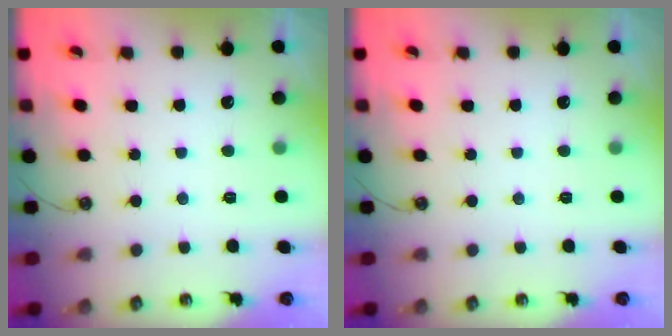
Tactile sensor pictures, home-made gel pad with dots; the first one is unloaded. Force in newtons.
{"total": 0.0}